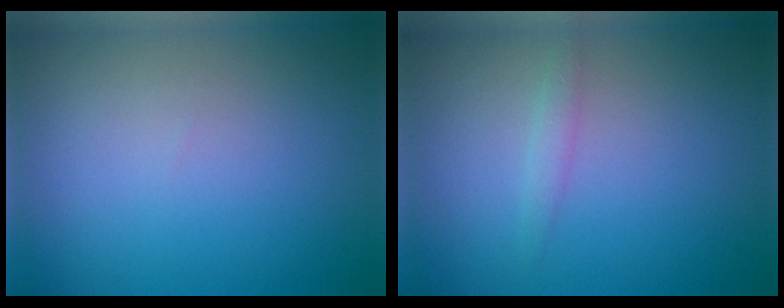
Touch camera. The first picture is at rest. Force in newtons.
{"total": 1.0, "press": 1.0, "slide": 0.0}